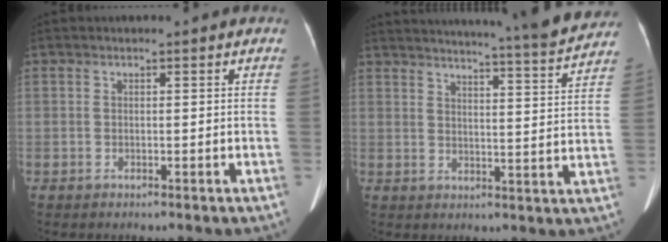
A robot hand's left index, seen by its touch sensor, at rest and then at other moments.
{"total": 20.1, "force": [18.8, -0.4, 7.0], "torque": [-0.112, -0.053, 0.228]}